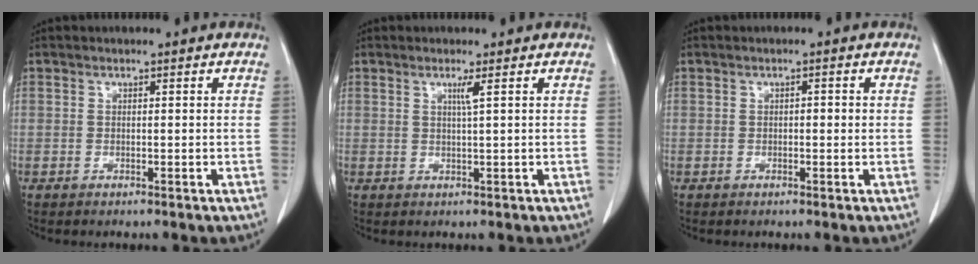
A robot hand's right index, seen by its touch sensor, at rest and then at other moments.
{"total": 1.2, "force": [0.7, -0.3, 1.0], "torque": [-0.020, -0.005, 0.013]}
{"total": 1.1, "force": [0.0, 0.5, 1.0], "torque": [-0.011, 0.003, 0.000]}